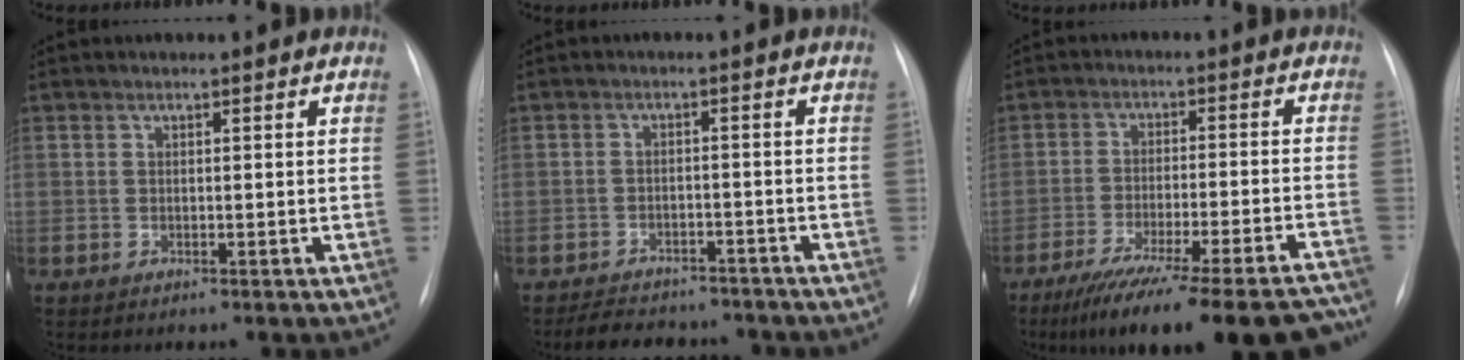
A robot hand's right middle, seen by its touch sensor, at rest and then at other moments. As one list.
[{"total": 9.9, "force": [-8.7, 3.8, 2.8], "torque": [-0.043, 0.007, -0.114]}, {"total": 24.4, "force": [-20.9, 2.1, 12.4], "torque": [-0.128, -0.028, -0.291]}]